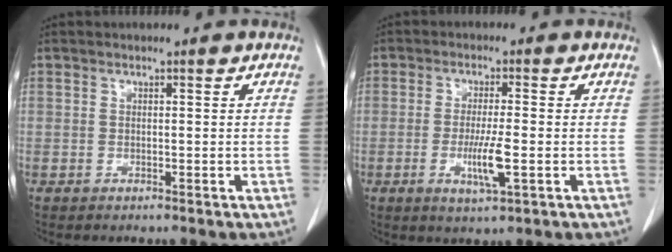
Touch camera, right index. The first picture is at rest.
{"total": 5.8, "force": [-1.5, 0.4, 5.6], "torque": [-0.109, -0.013, -0.025]}